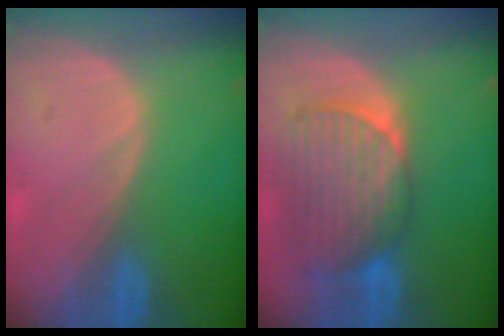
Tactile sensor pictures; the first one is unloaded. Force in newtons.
{"total": 9.1, "press": 8.4, "slide": 3.5}